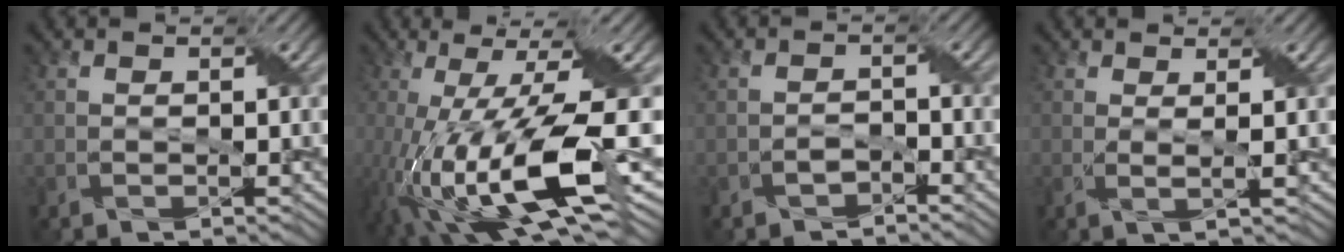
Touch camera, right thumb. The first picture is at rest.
{"total": 17.8, "force": [-5.2, 4.9, 16.3], "torque": [-0.309, -0.013, -0.084]}
{"total": 1.4, "force": [-1.2, 0.6, 0.3], "torque": [-0.005, 0.003, -0.025]}
{"total": 1.7, "force": [0.7, 0.3, 1.5], "torque": [-0.034, 0.004, 0.004]}